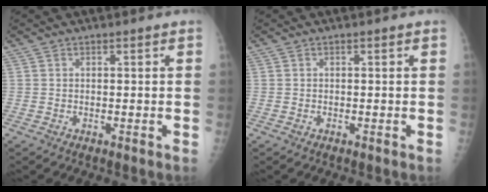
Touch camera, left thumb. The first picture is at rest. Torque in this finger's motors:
{"motor_torque": [-0.31, -0.26, -0.13, -0.01, 0.00]}